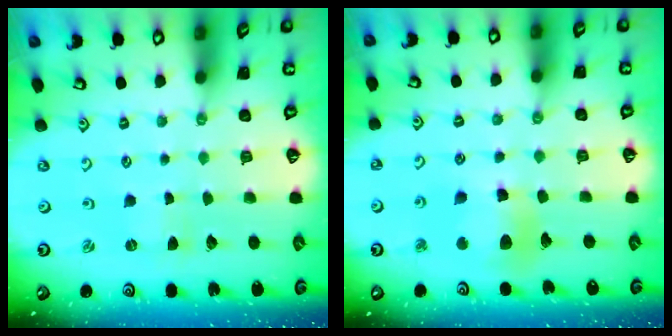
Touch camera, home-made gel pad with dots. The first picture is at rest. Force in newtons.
{"total": 9.8, "press": 9.7, "slide": 1.2}